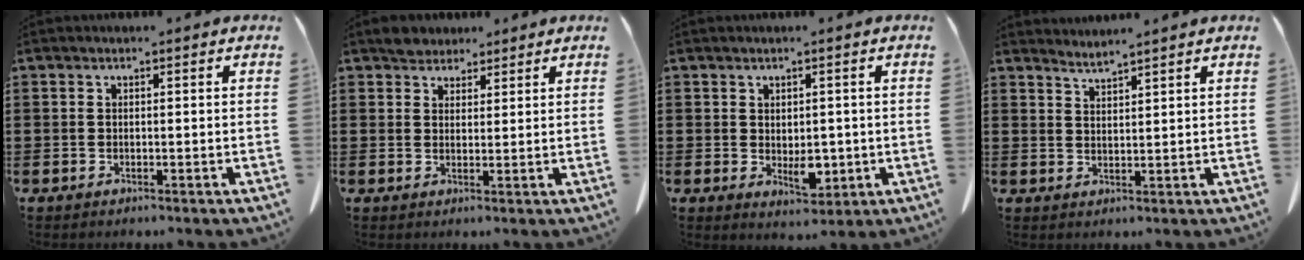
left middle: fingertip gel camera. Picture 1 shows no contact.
{"total": 3.2, "force": [2.9, 1.5, 0.3], "torque": [-0.007, 0.002, 0.053]}
{"total": 3.9, "force": [-0.1, 2.4, 3.1], "torque": [-0.039, -0.003, -0.002]}
{"total": 2.2, "force": [2.2, -0.5, 0.1], "torque": [-0.006, -0.007, 0.041]}